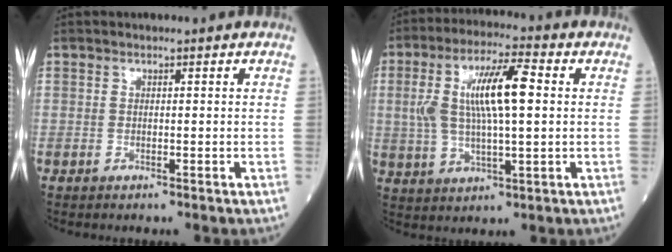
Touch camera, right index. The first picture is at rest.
{"total": 11.6, "force": [1.8, 2.7, 11.1], "torque": [-0.222, 0.022, 0.033]}